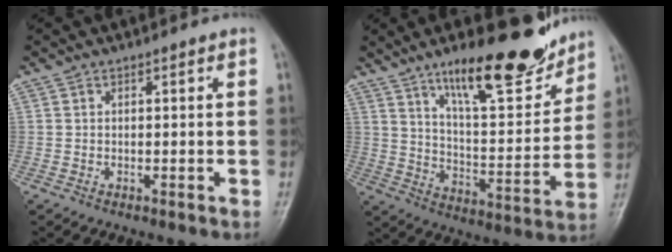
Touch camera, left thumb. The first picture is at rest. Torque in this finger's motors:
{"motor_torque": [1.35, 1.14, 1.45, -1.33, 0.10]}